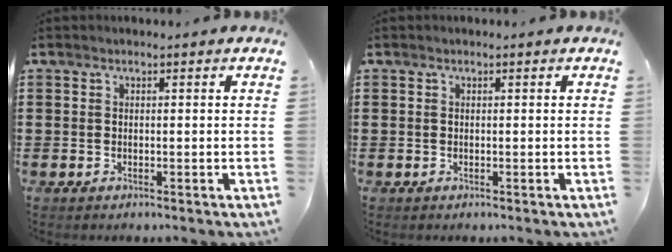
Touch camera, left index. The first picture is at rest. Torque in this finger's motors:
{"motor_torque": [-0.49, 0.57, -0.09, -0.01]}